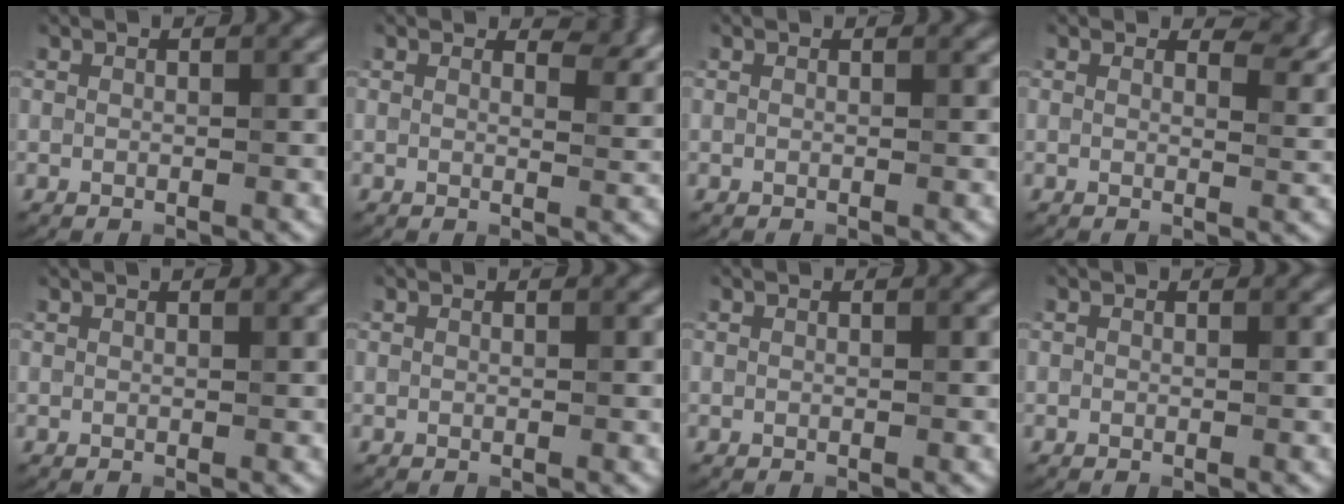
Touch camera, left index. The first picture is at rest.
{"total": 3.4, "force": [2.5, 1.3, 2.0], "torque": [-0.026, -0.003, 0.030]}
{"total": 0.0}
{"total": 3.5, "force": [2.2, 1.6, 2.3], "torque": [-0.027, -0.003, 0.028]}
{"total": 1.0, "force": [0.7, 0.2, 0.7], "torque": [-0.007, 0.002, 0.006]}
{"total": 0.0}
{"total": 0.0}
{"total": 0.0}